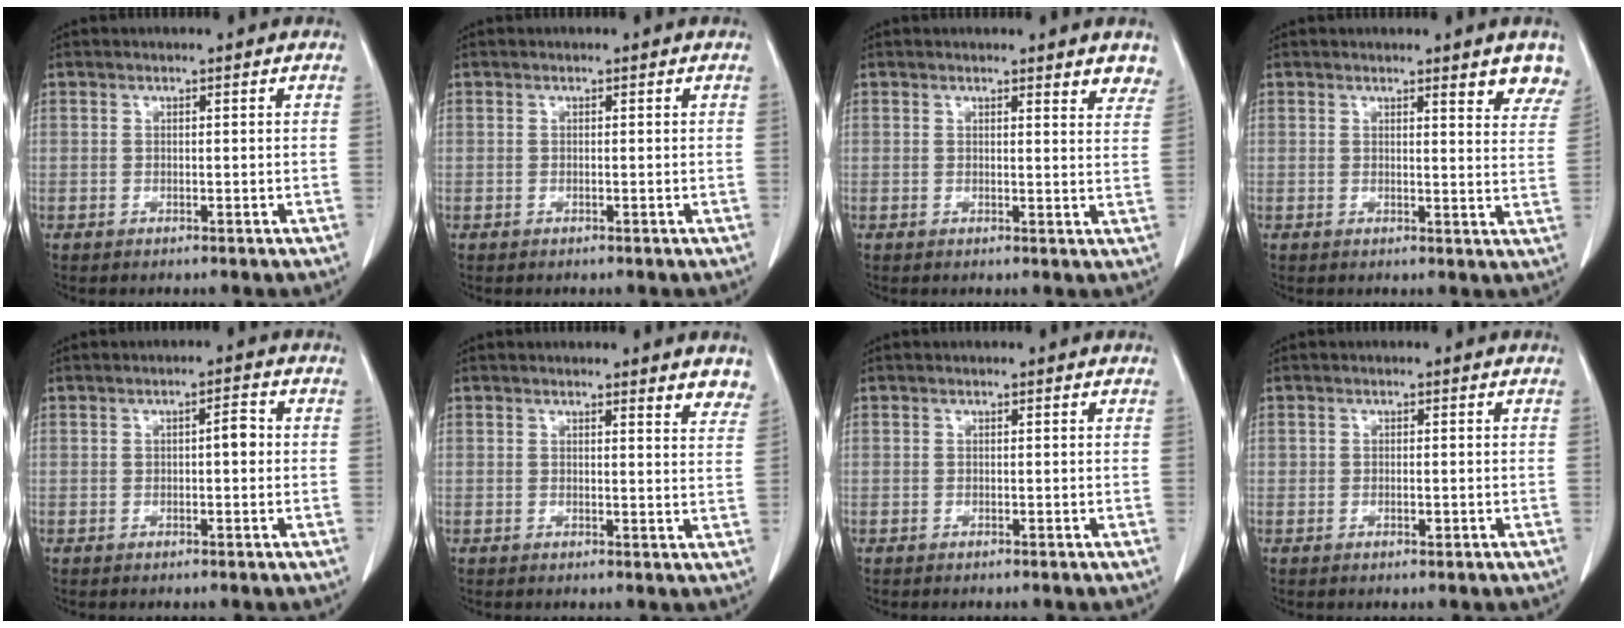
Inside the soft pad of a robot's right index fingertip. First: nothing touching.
{"total": 0.0}
{"total": 4.2, "force": [3.9, 0.9, 1.5], "torque": [-0.006, -0.018, 0.027]}
{"total": 7.1, "force": [6.4, 1.9, 2.3], "torque": [-0.003, -0.020, 0.053]}
{"total": 2.2, "force": [-0.1, 0.6, 2.1], "torque": [-0.031, 0.008, -0.001]}
{"total": 4.5, "force": [4.1, 0.8, 1.5], "torque": [-0.008, -0.020, 0.028]}
{"total": 0.0}
{"total": 0.9, "force": [-0.3, 0.4, 0.7], "torque": [-0.013, 0.001, -0.002]}